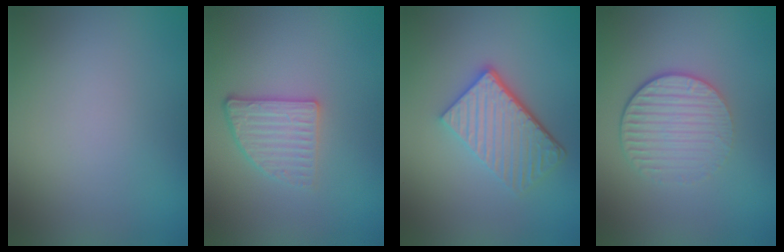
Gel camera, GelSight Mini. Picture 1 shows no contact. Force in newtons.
{"total": 2.8, "press": 2.3, "slide": 1.6}
{"total": 4.9, "press": 3.6, "slide": 3.3}
{"total": 4.2, "press": 2.8, "slide": 3.0}